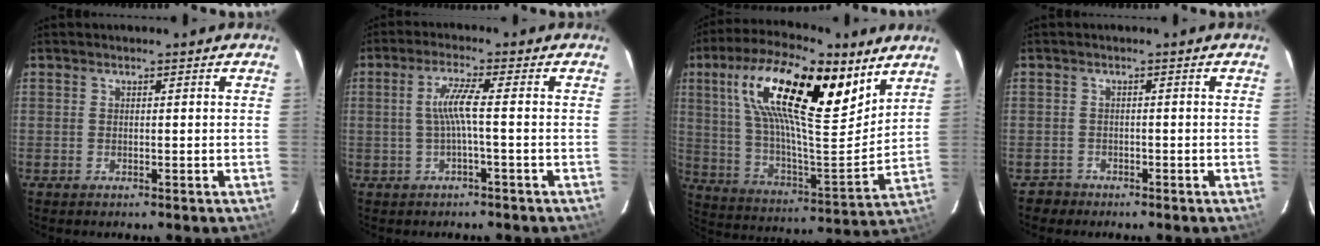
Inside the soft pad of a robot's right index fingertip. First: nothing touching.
{"total": 4.3, "force": [-0.7, -0.6, 4.2], "torque": [-0.089, 0.001, -0.009]}
{"total": 25.1, "force": [12.6, 8.3, 20.0], "torque": [-0.354, 0.035, 0.217]}
{"total": 2.3, "force": [-1.5, 1.7, -0.3], "torque": [0.000, 0.010, -0.027]}